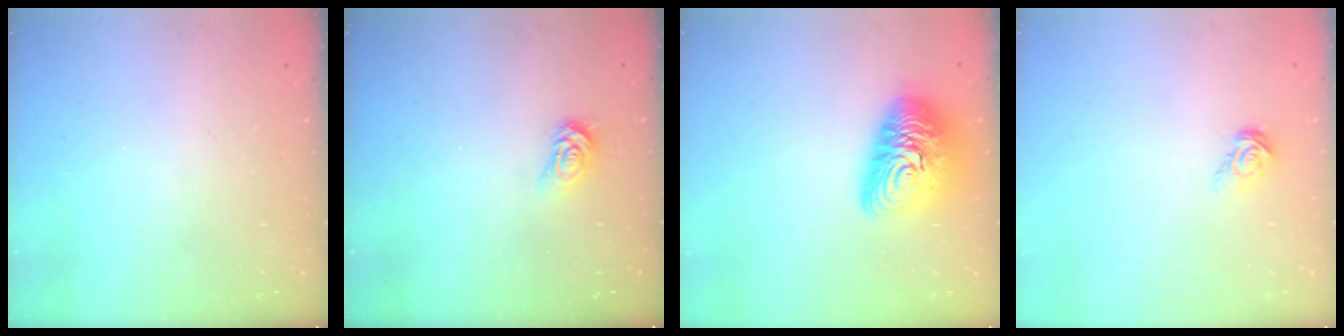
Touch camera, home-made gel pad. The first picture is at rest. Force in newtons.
{"total": 4.0, "press": 3.9, "slide": 0.2}
{"total": 15.2, "press": 15.1, "slide": 1.4}
{"total": 4.7, "press": 4.7, "slide": 0.4}